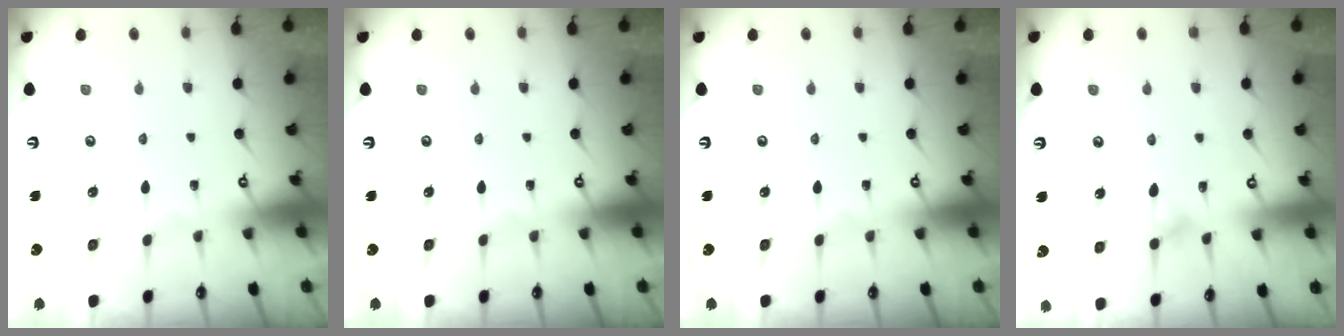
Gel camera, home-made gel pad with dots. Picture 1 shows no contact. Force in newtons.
{"total": 0.0}
{"total": 0.0}
{"total": 5.5, "press": 5.3, "slide": 1.5}